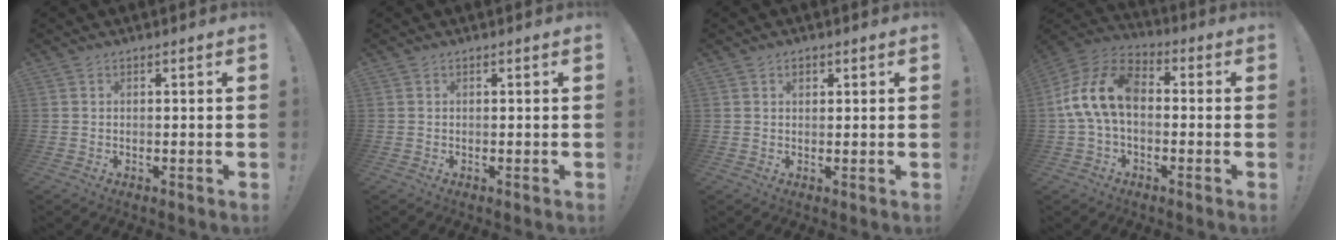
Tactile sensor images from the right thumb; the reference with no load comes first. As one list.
[{"total": 0.0}, {"total": 1.6, "force": [0.8, 1.0, 0.9], "torque": [-0.003, -0.002, 0.012]}, {"total": 14.8, "force": [0.0, 9.5, 11.4], "torque": [-0.227, 0.019, 0.004]}]